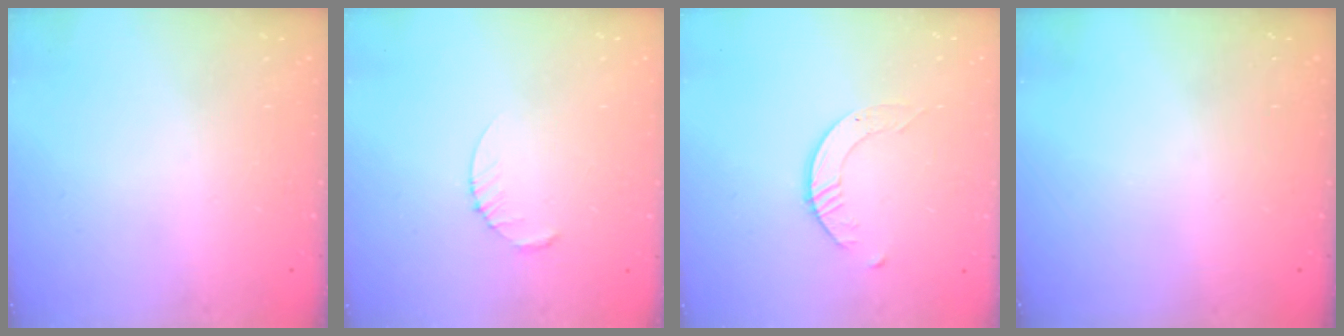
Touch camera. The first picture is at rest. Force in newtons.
{"total": 2.5, "press": 2.5, "slide": 0.3}
{"total": 2.6, "press": 2.6, "slide": 0.3}
{"total": 0.0}